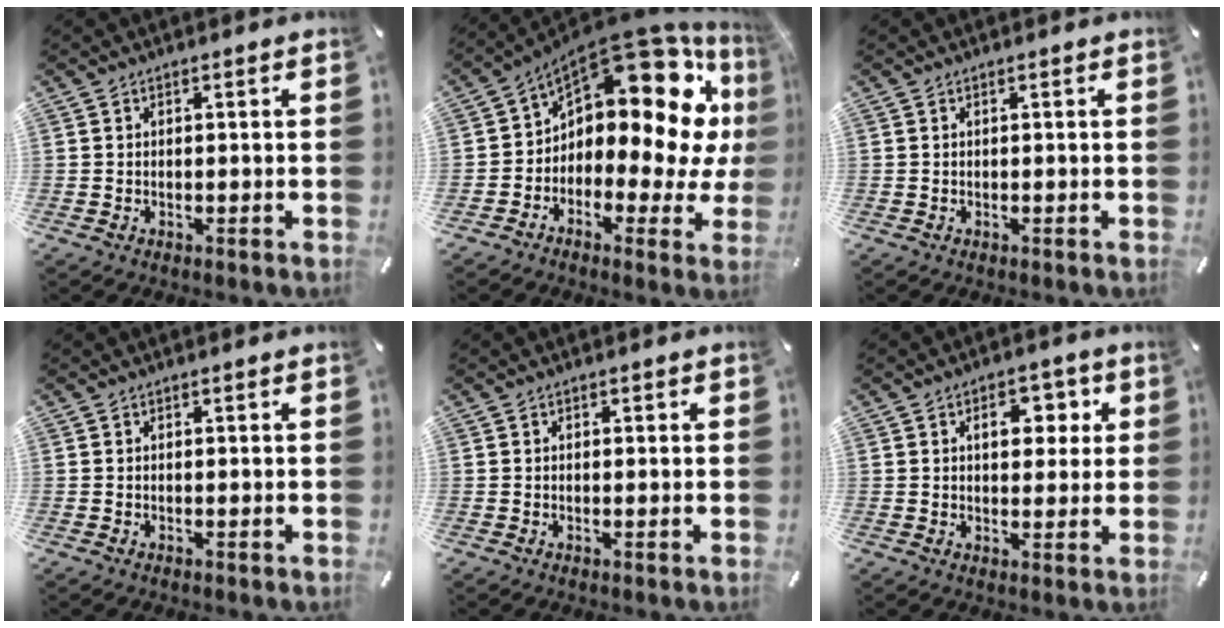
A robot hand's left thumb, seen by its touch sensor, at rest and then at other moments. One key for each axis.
{"total": 16.3, "fx": 7.0, "fy": 7.6, "fz": 12.7, "tx": -0.195, "ty": -0.073, "tz": 0.105}
{"total": 0.0}
{"total": 0.0}
{"total": 0.5, "fx": 0.0, "fy": 0.5, "fz": 0.2, "tx": -0.004, "ty": 0.002, "tz": -0.001}
{"total": 7.4, "fx": 2.2, "fy": 5.2, "fz": 4.9, "tx": -0.048, "ty": -0.008, "tz": 0.023}